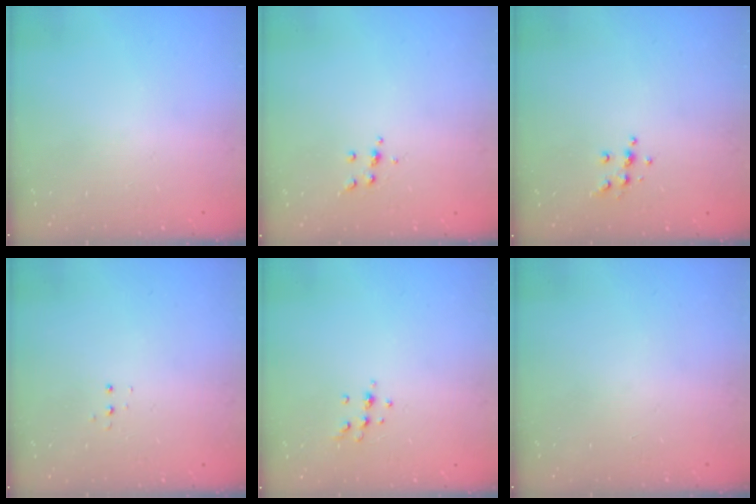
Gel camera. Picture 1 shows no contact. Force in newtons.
{"total": 4.0, "press": 3.9, "slide": 0.9}
{"total": 5.6, "press": 5.6, "slide": 0.6}
{"total": 3.3, "press": 3.2, "slide": 0.6}
{"total": 5.1, "press": 4.9, "slide": 1.1}
{"total": 0.0}